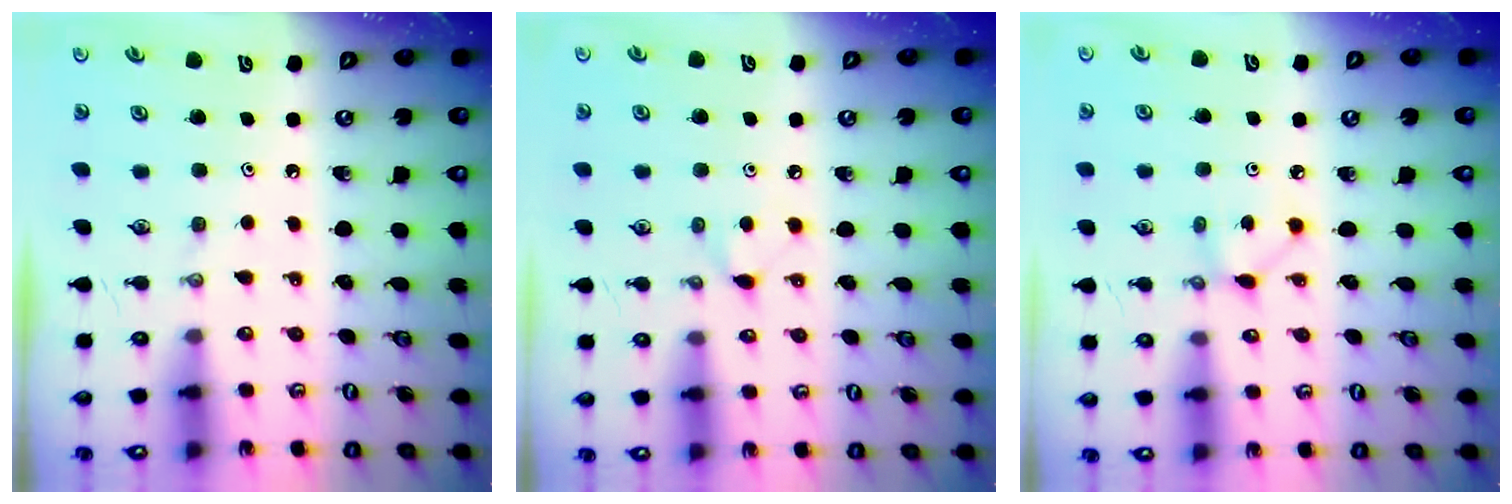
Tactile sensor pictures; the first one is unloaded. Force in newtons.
{"total": 5.6, "press": 5.5, "slide": 0.7}
{"total": 2.3, "press": 2.3, "slide": 0.0}